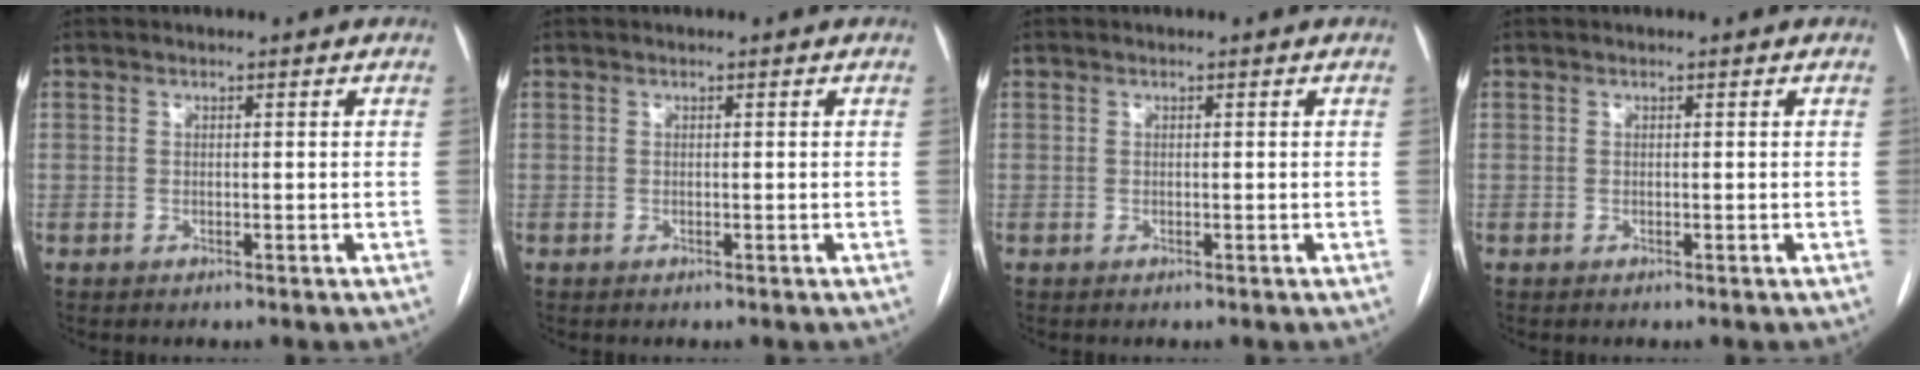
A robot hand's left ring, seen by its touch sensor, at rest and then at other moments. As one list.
[{"total": 0.0}, {"total": 0.0}, {"total": 0.0}]